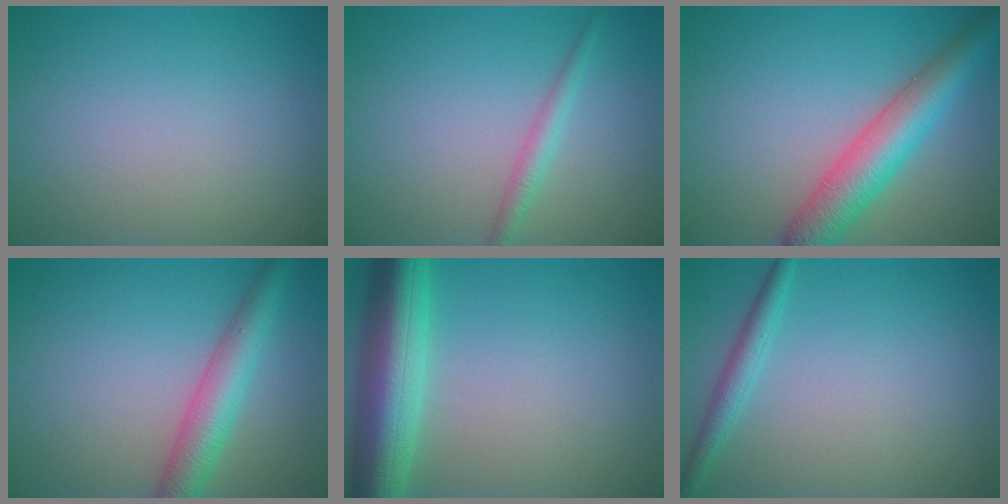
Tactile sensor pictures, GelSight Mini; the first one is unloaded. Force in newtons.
{"total": 1.7, "press": 1.7, "slide": 0.0}
{"total": 6.3, "press": 6.3, "slide": 0.2}
{"total": 4.7, "press": 4.7, "slide": 0.2}
{"total": 8.2, "press": 8.2, "slide": 0.4}
{"total": 2.0, "press": 2.0, "slide": 0.1}